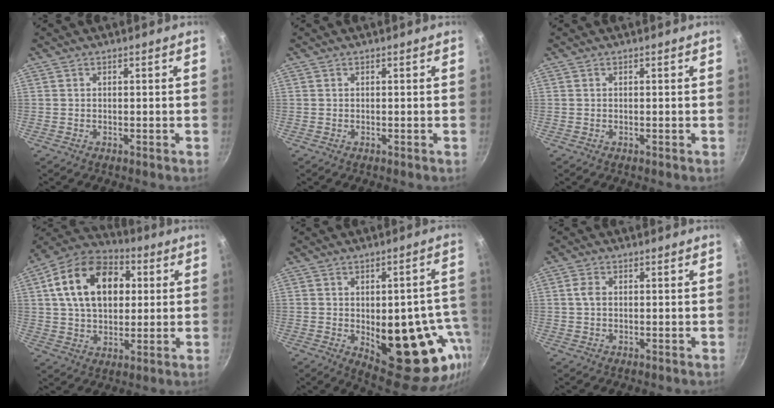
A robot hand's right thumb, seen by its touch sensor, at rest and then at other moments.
{"total": 0.0}
{"total": 0.0}
{"total": 19.2, "force": [4.4, 13.0, 13.3], "torque": [-0.193, 0.018, 0.060]}
{"total": 22.0, "force": [-5.2, 10.7, 18.5], "torque": [-0.168, 0.001, -0.048]}
{"total": 2.3, "force": [0.2, 1.6, 1.6], "torque": [-0.031, 0.003, 0.001]}